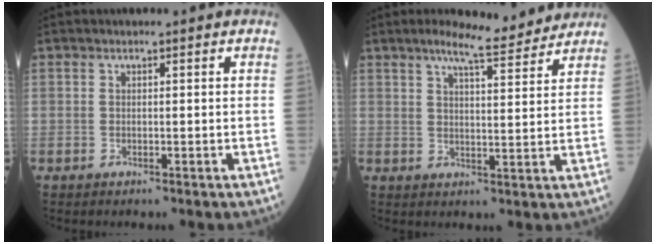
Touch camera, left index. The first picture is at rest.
{"total": 7.9, "force": [7.0, 0.7, 3.6], "torque": [-0.062, 0.008, 0.097]}